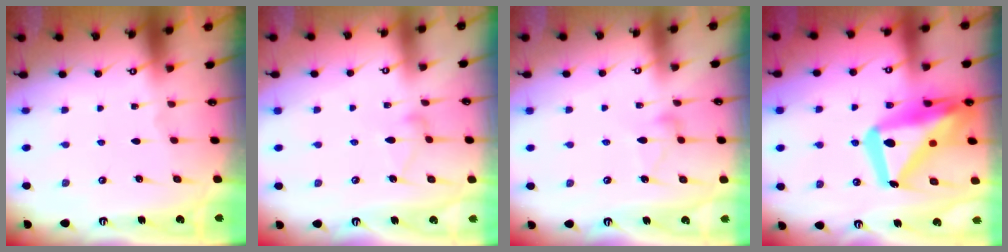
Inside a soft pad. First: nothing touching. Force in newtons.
{"total": 7.7, "press": 7.7, "slide": 0.4}
{"total": 10.1, "press": 10.1, "slide": 0.5}
{"total": 24.0, "press": 23.9, "slide": 2.4}